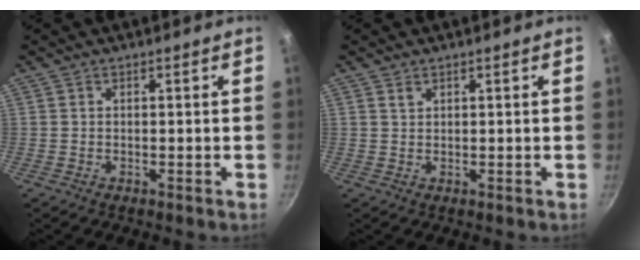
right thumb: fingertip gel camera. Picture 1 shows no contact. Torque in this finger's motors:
{"motor_torque": [-0.54, 0.25, -0.36, 0.36, 0.01]}